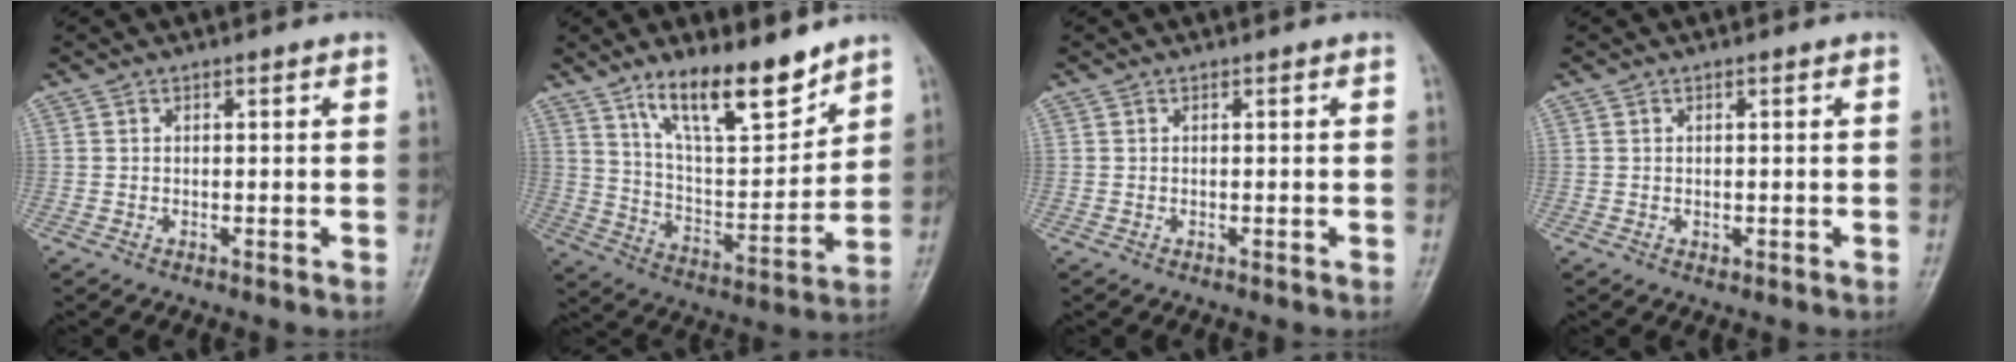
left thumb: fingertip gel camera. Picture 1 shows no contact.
{"total": 15.5, "force": [11.1, 4.6, 9.7], "torque": [-0.134, -0.076, 0.203]}
{"total": 0.0}
{"total": 0.8, "force": [0.1, 0.6, 0.6], "torque": [-0.005, -0.001, 0.003]}